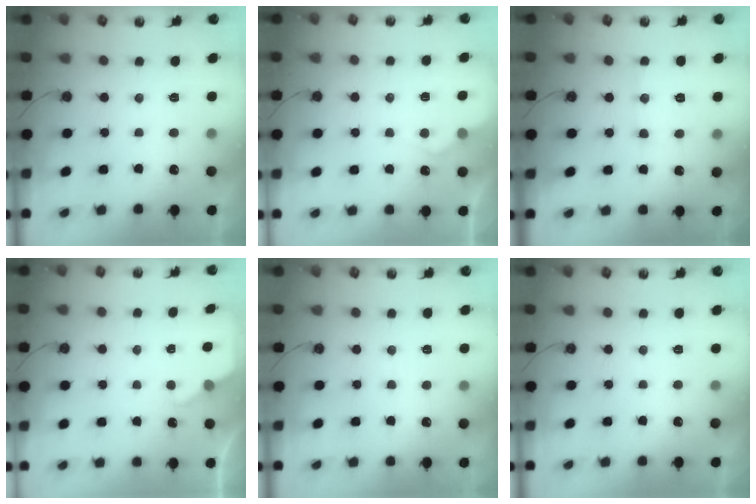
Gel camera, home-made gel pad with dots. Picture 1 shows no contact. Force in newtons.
{"total": 5.7, "press": 5.6, "slide": 0.7}
{"total": 7.9, "press": 7.9, "slide": 0.7}
{"total": 2.2, "press": 2.2, "slide": 0.3}
{"total": 4.2, "press": 4.2, "slide": 0.6}
{"total": 0.0}